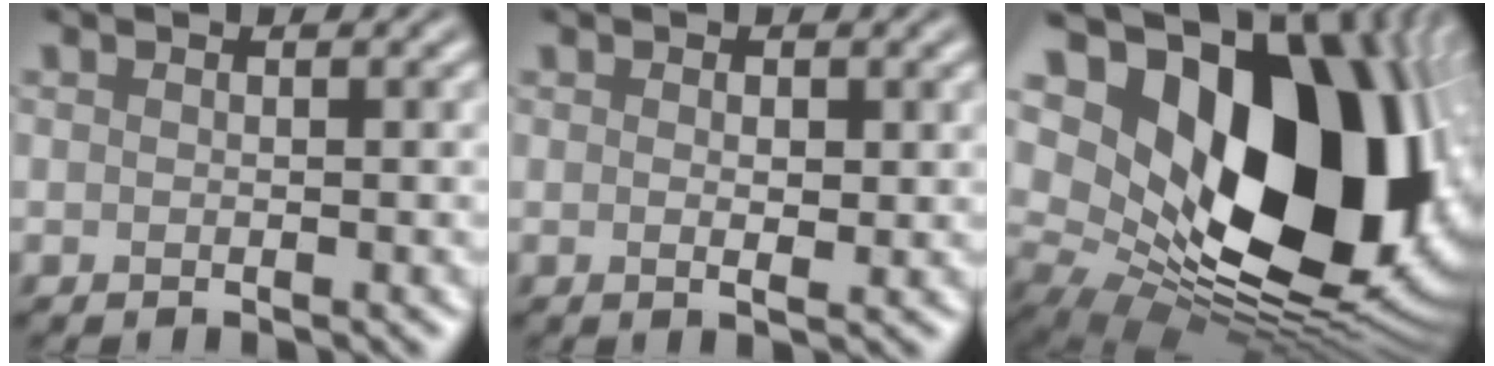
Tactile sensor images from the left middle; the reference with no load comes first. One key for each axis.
{"total": 1.3, "fx": 0.4, "fy": 0.4, "fz": 1.2, "tx": -0.018, "ty": -0.004, "tz": 0.007}
{"total": 19.8, "fx": 4.4, "fy": 12.8, "fz": 14.4, "tx": -0.249, "ty": -0.019, "tz": 0.111}